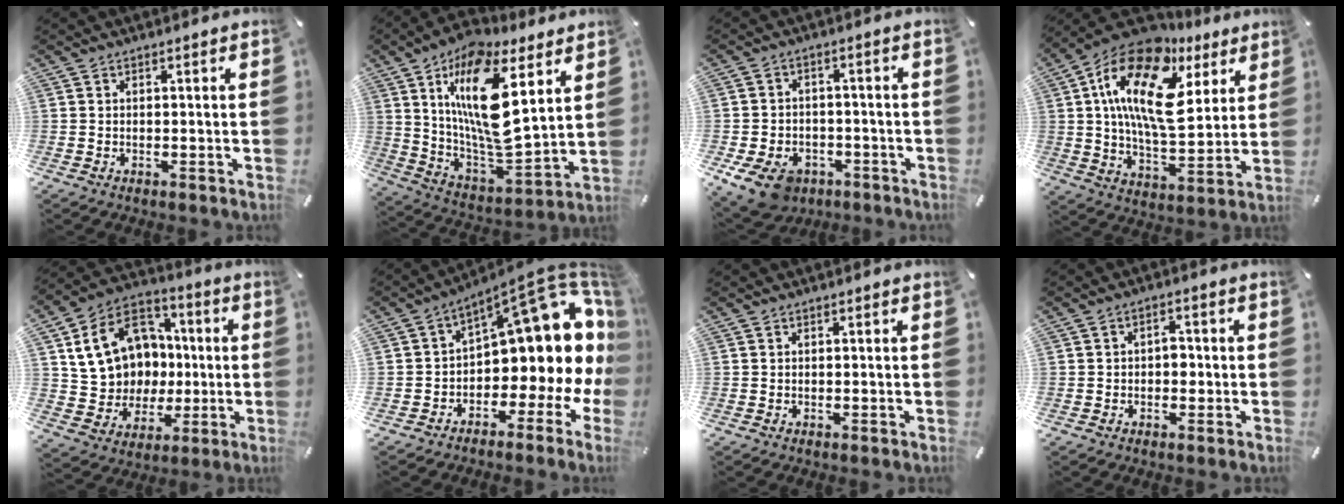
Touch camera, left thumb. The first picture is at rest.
{"total": 20.8, "force": [9.2, 8.8, 16.4], "torque": [-0.333, -0.055, 0.148]}
{"total": 9.8, "force": [-5.7, 6.5, 4.6], "torque": [-0.100, 0.034, -0.103]}
{"total": 21.1, "force": [8.4, 11.4, 15.7], "torque": [-0.290, -0.038, 0.138]}
{"total": 18.3, "force": [2.5, 16.3, 8.0], "torque": [-0.152, -0.007, 0.067]}
{"total": 18.8, "force": [5.7, 9.7, 15.1], "torque": [-0.181, -0.066, 0.094]}
{"total": 0.0}
{"total": 3.1, "force": [-0.3, 2.2, 2.2], "torque": [-0.027, 0.003, -0.011]}